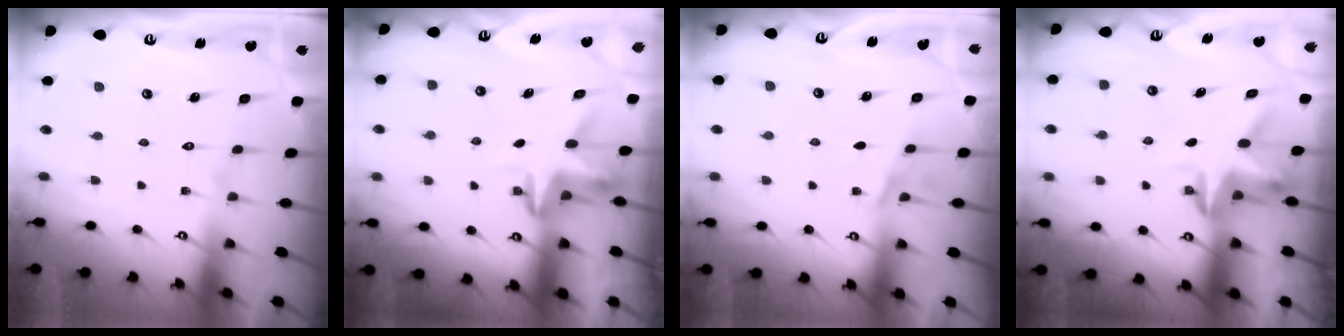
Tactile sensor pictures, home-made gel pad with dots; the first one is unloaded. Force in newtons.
{"total": 3.6, "press": 3.6, "slide": 0.2}
{"total": 5.1, "press": 4.2, "slide": 2.8}
{"total": 3.1, "press": 3.1, "slide": 0.2}